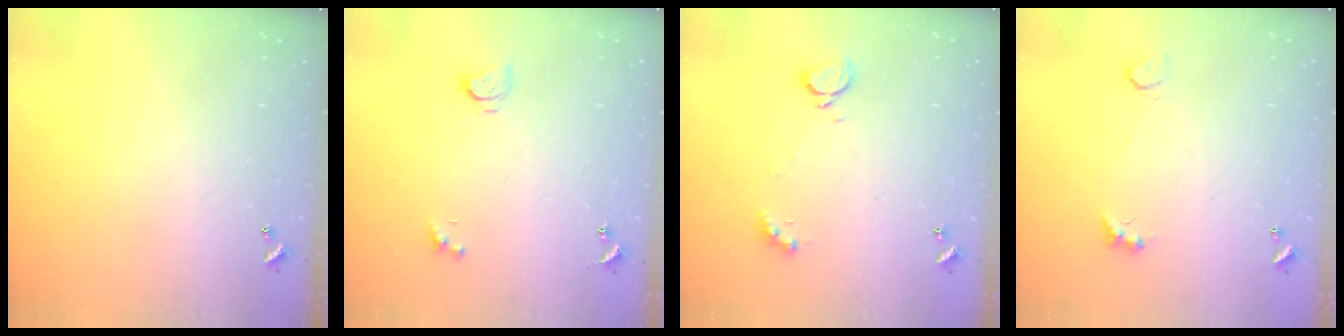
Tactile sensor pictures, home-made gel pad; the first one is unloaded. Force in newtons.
{"total": 2.6, "press": 2.5, "slide": 0.3}
{"total": 2.2, "press": 2.1, "slide": 0.5}
{"total": 3.0, "press": 2.9, "slide": 0.8}